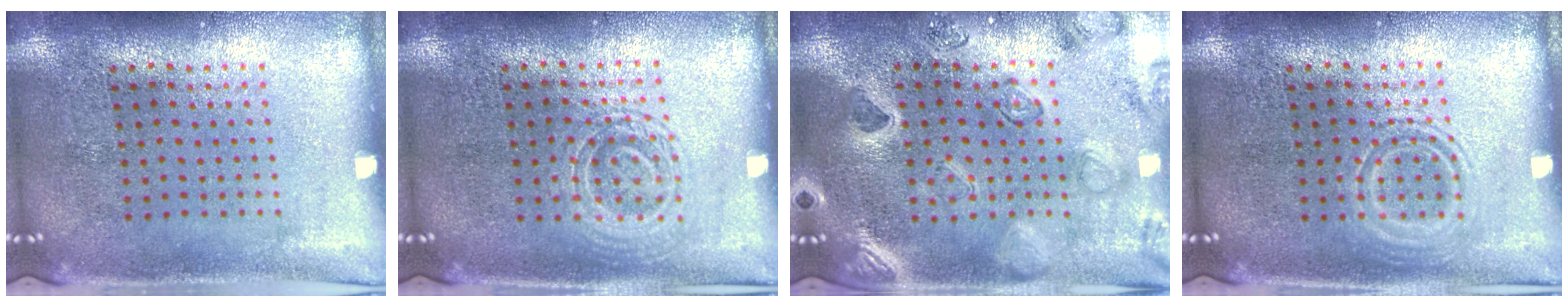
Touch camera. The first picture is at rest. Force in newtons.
{"total": 1.4, "press": 1.3, "slide": 0.3}
{"total": 2.5, "press": 2.4, "slide": 0.6}
{"total": 2.1, "press": 2.1, "slide": 0.3}